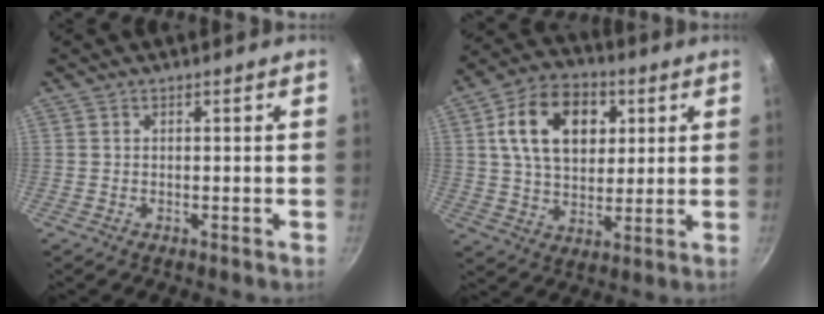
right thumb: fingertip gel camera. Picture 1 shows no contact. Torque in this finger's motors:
{"motor_torque": [-0.53, 2.85, 1.54, 0.34, 0.22]}